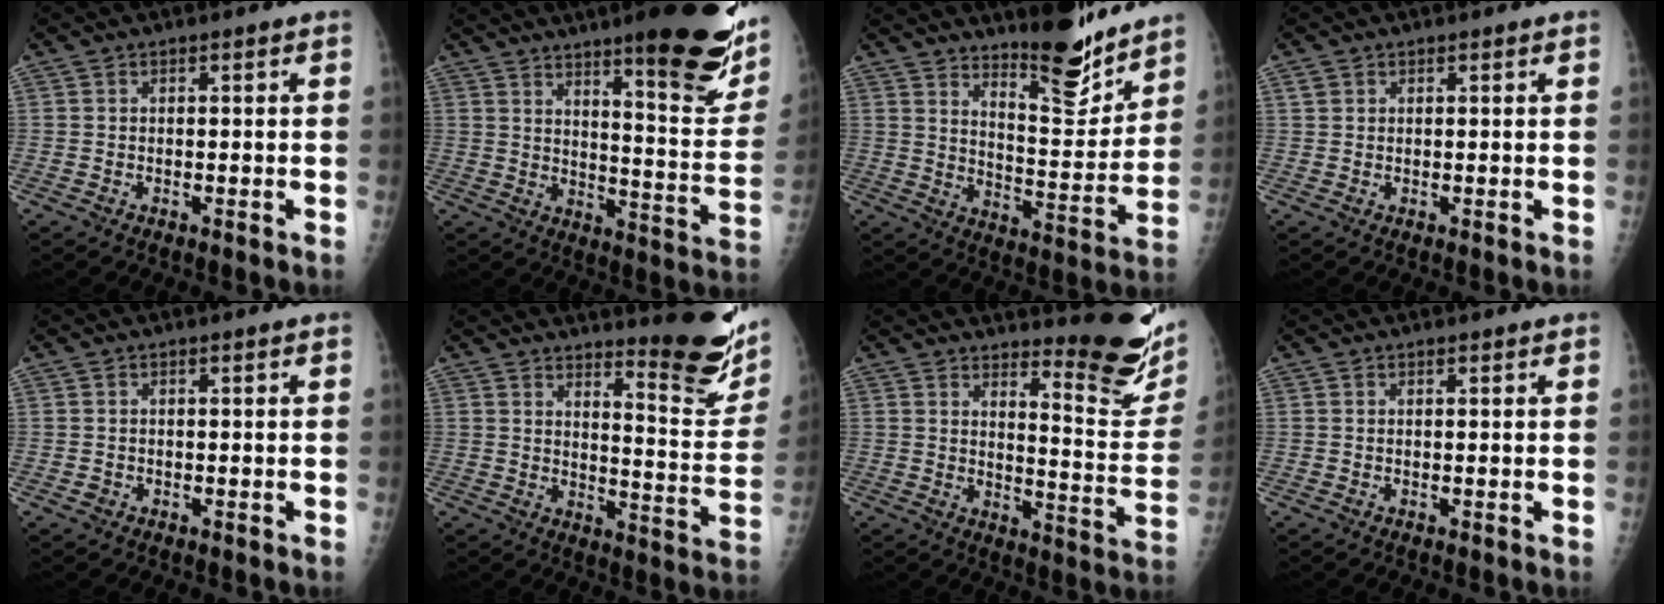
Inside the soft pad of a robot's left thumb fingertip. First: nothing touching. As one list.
[{"total": 22.0, "force": [13.6, 4.3, 16.8], "torque": [-0.196, -0.073, 0.191]}, {"total": 13.9, "force": [11.3, 3.5, 7.3], "torque": [-0.070, -0.098, 0.178]}, {"total": 1.4, "force": [0.9, 1.0, 0.6], "torque": [-0.003, 0.000, 0.016]}, {"total": 0.7, "force": [-0.2, 0.6, 0.2], "torque": [-0.001, 0.003, -0.005]}, {"total": 14.3, "force": [10.9, 2.5, 8.8], "torque": [-0.092, -0.105, 0.147]}, {"total": 14.5, "force": [11.2, 3.1, 8.6], "torque": [-0.081, -0.120, 0.146]}, {"total": 0.0}]